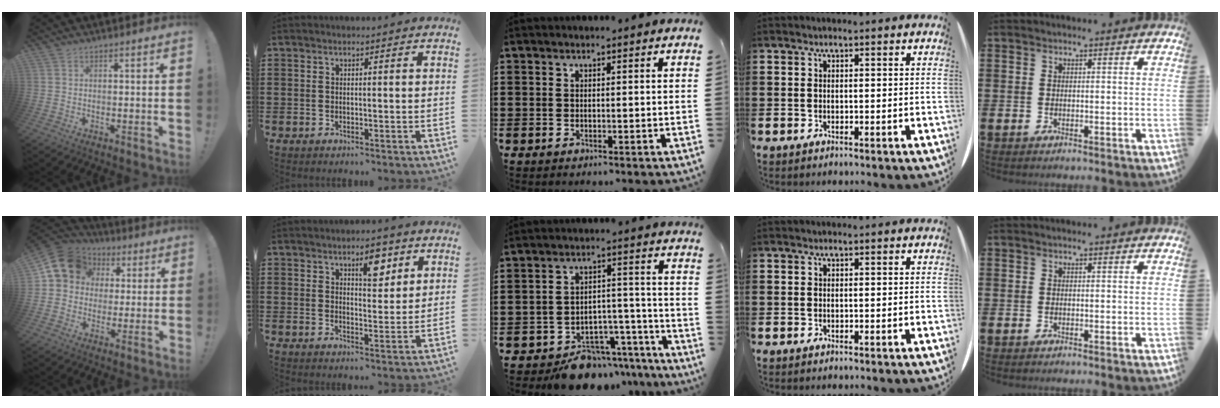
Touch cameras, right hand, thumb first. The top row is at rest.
{"thumb": {"total": 12.5, "force": [4.0, 10.5, 5.4], "torque": [-0.071, -0.012, 0.081]}, "index": {"total": 5.8, "force": [3.4, 2.5, 4.0], "torque": [-0.055, -0.004, 0.052]}, "middle": {"total": 8.0, "force": [-7.4, 2.6, 1.8], "torque": [-0.017, 0.036, -0.135]}}